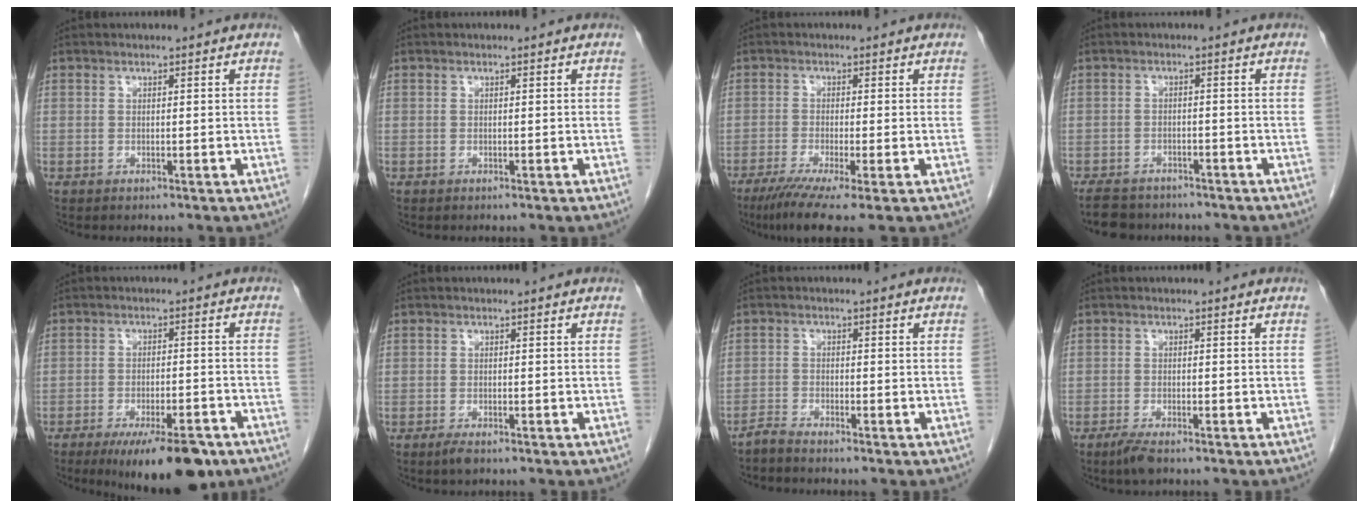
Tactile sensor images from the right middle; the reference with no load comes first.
{"total": 0.0}
{"total": 7.3, "force": [-4.6, 0.0, 5.7], "torque": [-0.092, -0.020, -0.076]}
{"total": 7.7, "force": [-6.6, 3.1, 2.4], "torque": [-0.040, -0.005, -0.097]}
{"total": 11.6, "force": [-8.0, 3.3, 7.7], "torque": [-0.099, -0.010, -0.121]}
{"total": 1.6, "force": [-1.1, 0.4, 1.1], "torque": [-0.028, -0.004, -0.019]}
{"total": 1.9, "force": [-1.9, -0.2, 0.3], "torque": [-0.005, -0.004, -0.039]}
{"total": 2.7, "force": [-1.9, 0.4, 1.8], "torque": [-0.044, -0.007, -0.037]}